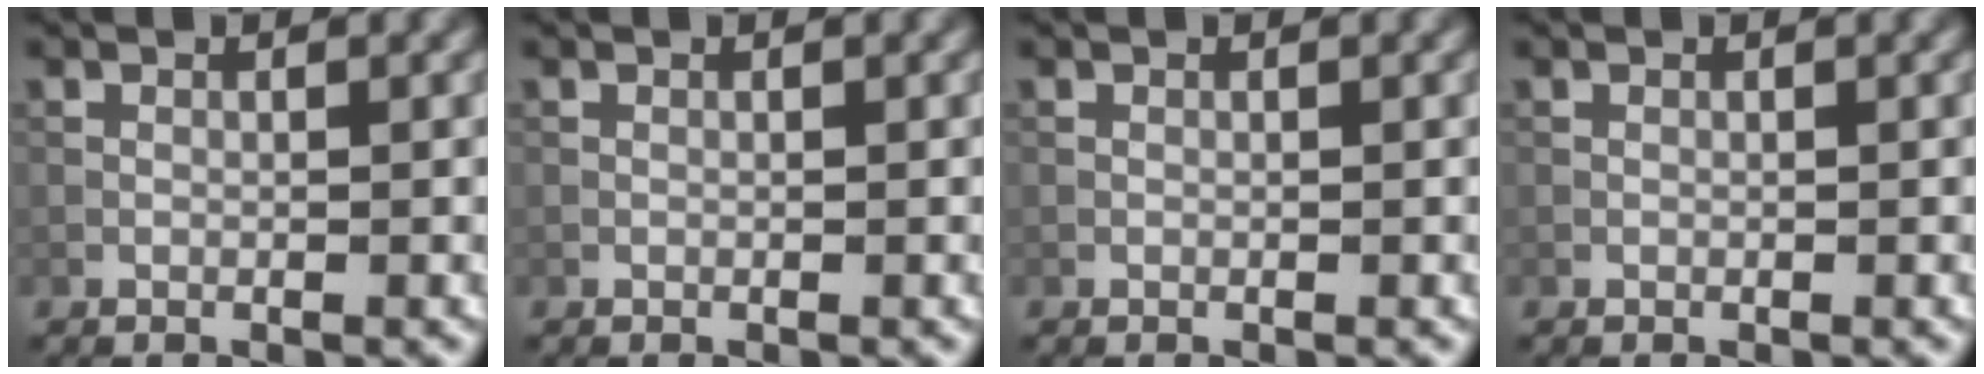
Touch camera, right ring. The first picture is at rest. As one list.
[{"total": 0.0}, {"total": 0.0}, {"total": 0.0}]